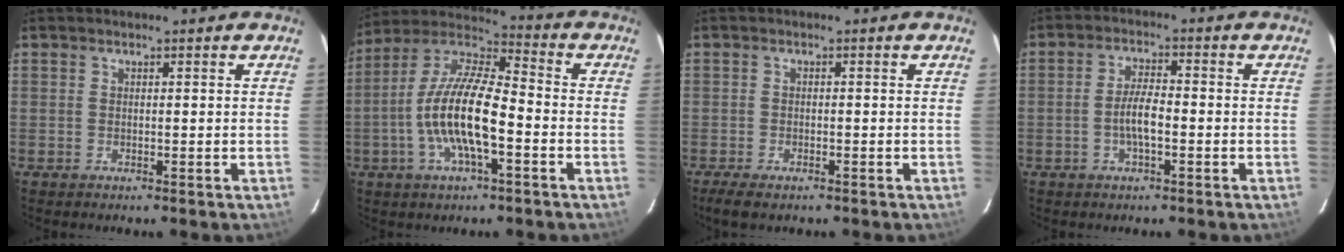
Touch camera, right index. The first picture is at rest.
{"total": 15.0, "force": [-4.1, 4.3, 13.8], "torque": [-0.271, -0.002, -0.083]}
{"total": 3.8, "force": [-2.9, 1.2, 2.1], "torque": [-0.056, -0.016, -0.050]}
{"total": 4.7, "force": [-1.4, 1.3, 4.3], "torque": [-0.086, 0.003, -0.025]}